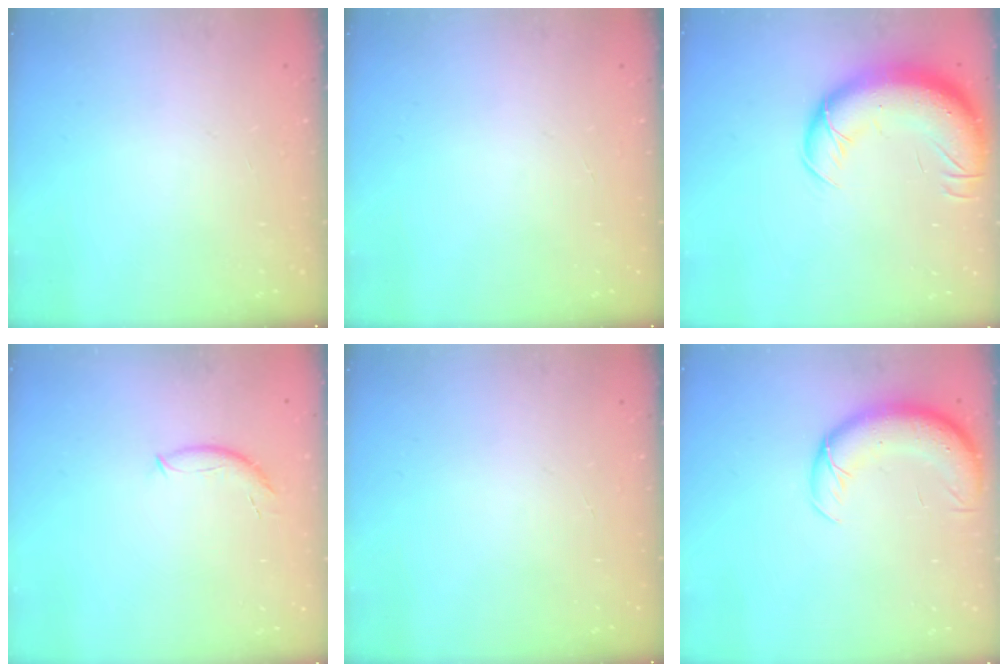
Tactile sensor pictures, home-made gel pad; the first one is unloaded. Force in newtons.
{"total": 0.0}
{"total": 17.9, "press": 17.4, "slide": 4.1}
{"total": 7.4, "press": 7.4, "slide": 1.0}
{"total": 0.0}
{"total": 9.9, "press": 9.6, "slide": 2.6}